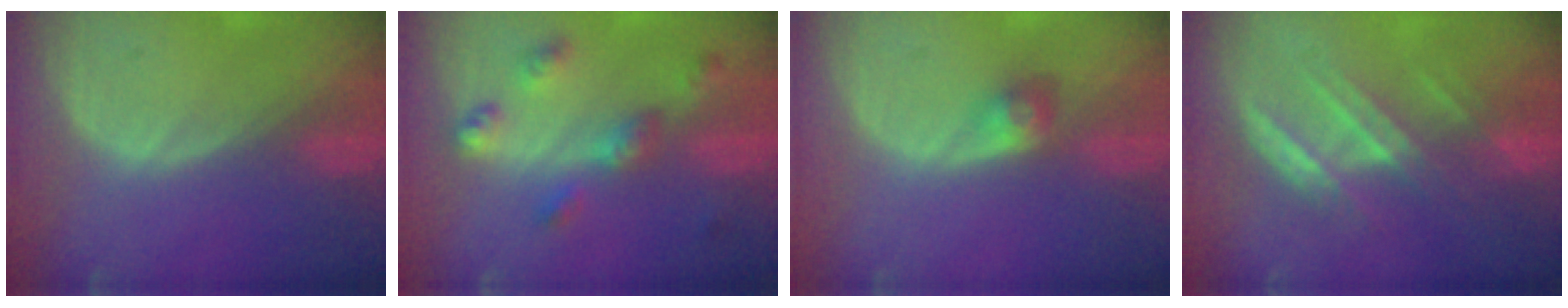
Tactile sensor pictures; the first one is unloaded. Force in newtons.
{"total": 6.5, "press": 5.8, "slide": 3.0}
{"total": 3.0, "press": 2.6, "slide": 1.5}
{"total": 7.3, "press": 6.6, "slide": 3.2}